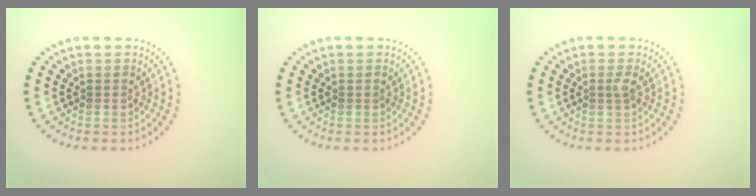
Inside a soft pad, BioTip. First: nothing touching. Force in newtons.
{"total": 0.0}
{"total": 0.8, "press": 0.5, "slide": 0.6}